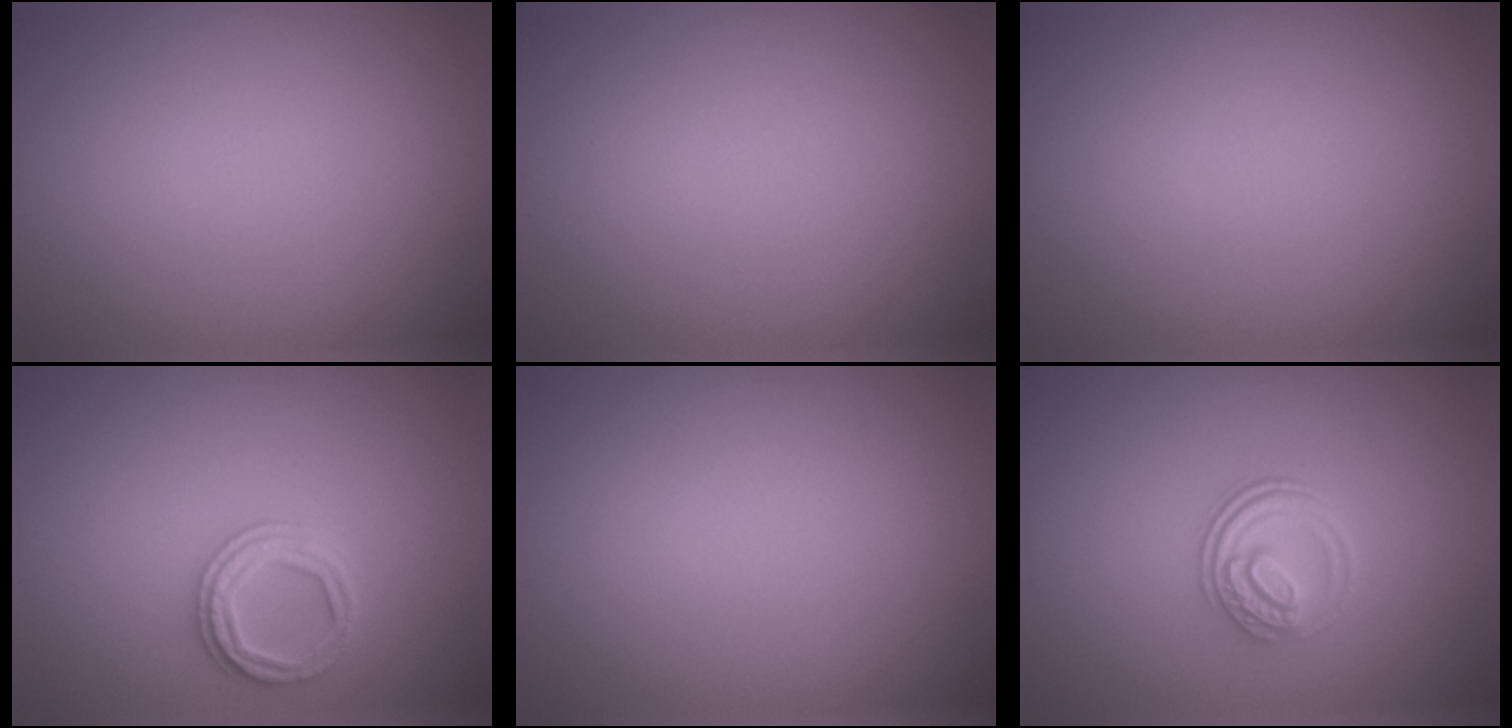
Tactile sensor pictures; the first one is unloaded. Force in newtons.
{"total": 0.0}
{"total": 0.0}
{"total": 2.4, "press": 2.4, "slide": 0.2}
{"total": 0.0}
{"total": 2.5, "press": 2.0, "slide": 1.5}